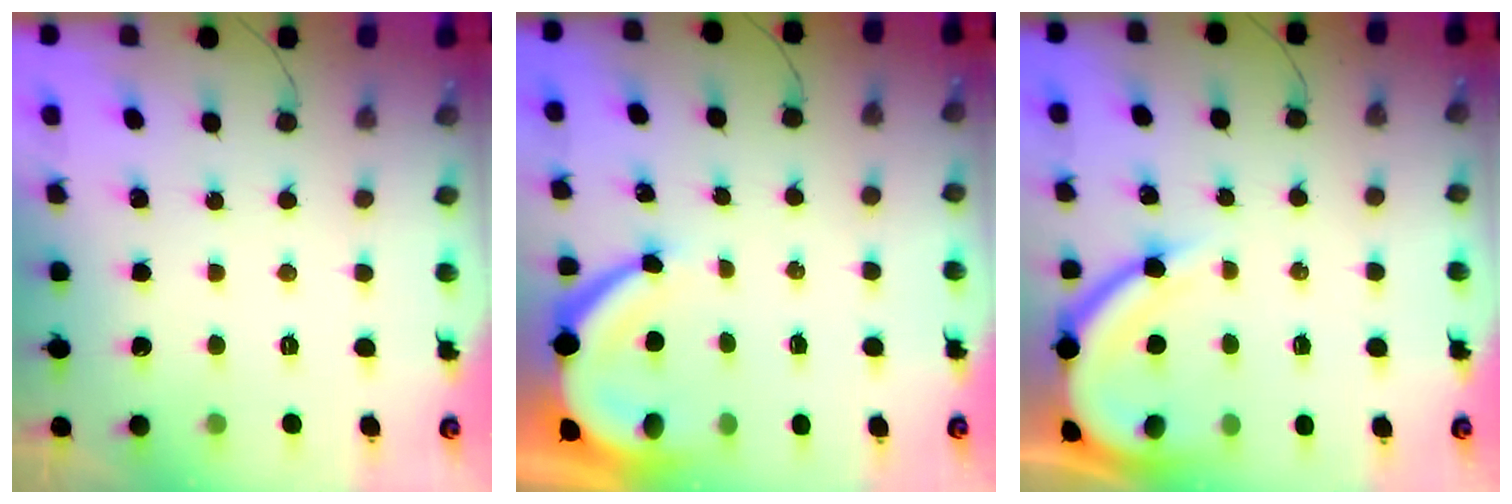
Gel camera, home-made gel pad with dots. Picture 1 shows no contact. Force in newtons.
{"total": 7.2, "press": 7.2, "slide": 0.7}
{"total": 10.0, "press": 9.9, "slide": 0.9}